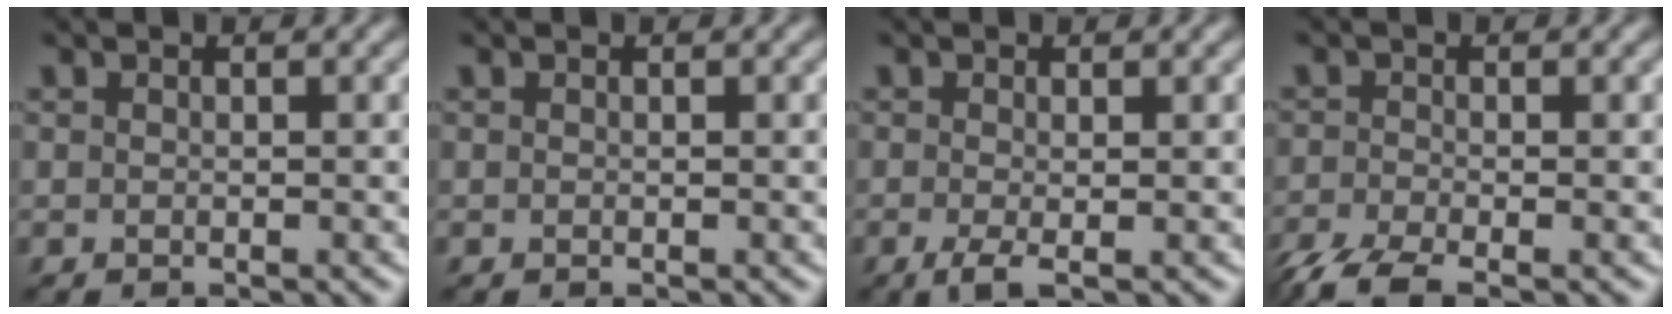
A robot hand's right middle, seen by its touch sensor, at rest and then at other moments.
{"total": 0.0}
{"total": 1.8, "force": [-0.6, 0.4, 1.7], "torque": [-0.037, -0.009, -0.014]}
{"total": 4.2, "force": [-3.1, 1.1, 2.6], "torque": [-0.057, -0.014, -0.073]}